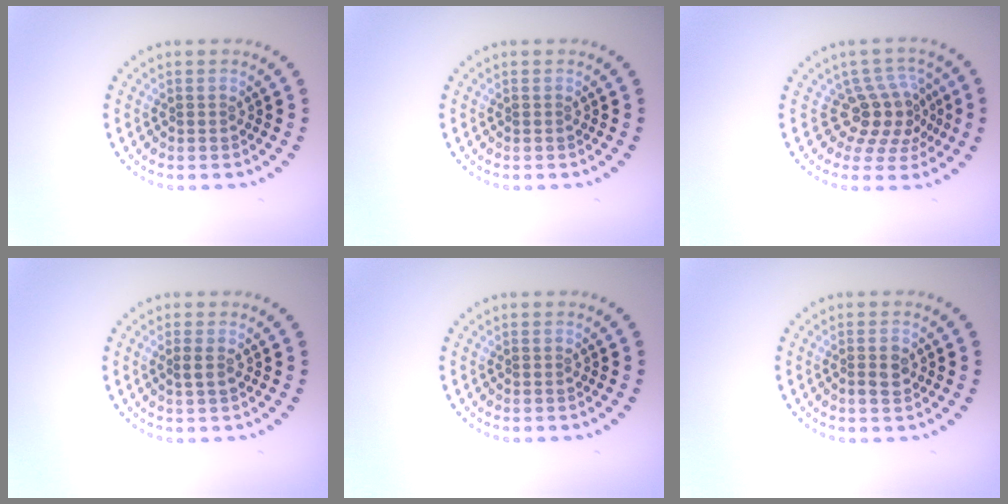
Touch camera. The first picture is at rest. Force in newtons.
{"total": 0.0}
{"total": 3.8, "press": 2.8, "slide": 2.7}
{"total": 1.0, "press": 0.9, "slide": 0.4}
{"total": 0.0}
{"total": 1.7, "press": 1.6, "slide": 0.3}